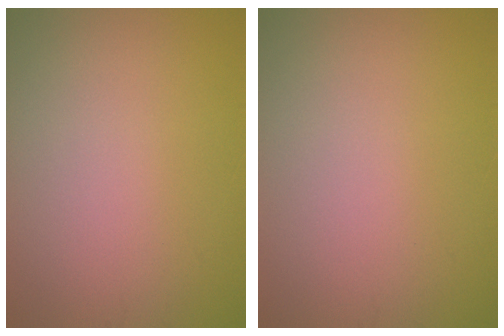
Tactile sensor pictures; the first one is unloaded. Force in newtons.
{"total": 0.0}